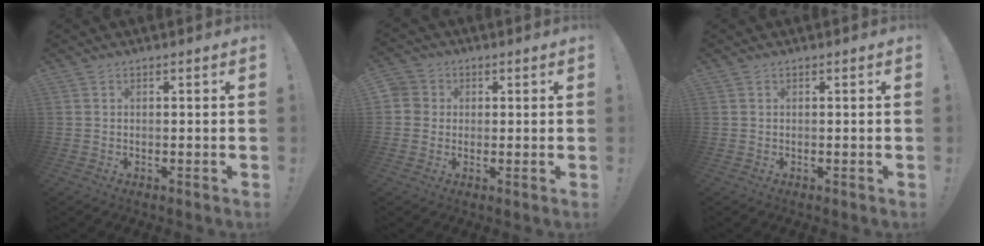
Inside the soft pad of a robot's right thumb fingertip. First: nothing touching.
{"total": 4.3, "force": [0.3, 4.1, 1.1], "torque": [-0.019, 0.008, 0.007]}
{"total": 0.0}